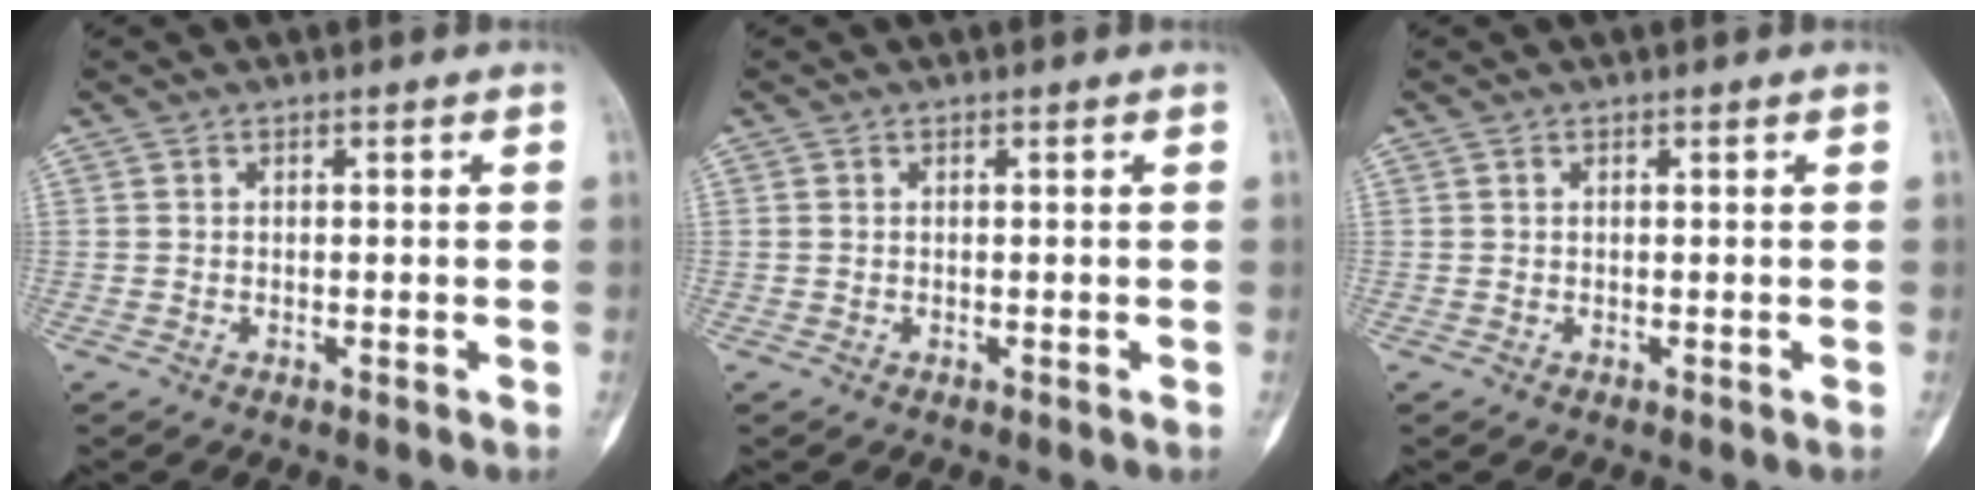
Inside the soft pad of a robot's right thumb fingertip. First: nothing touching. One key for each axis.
{"total": 0.0}
{"total": 0.0}